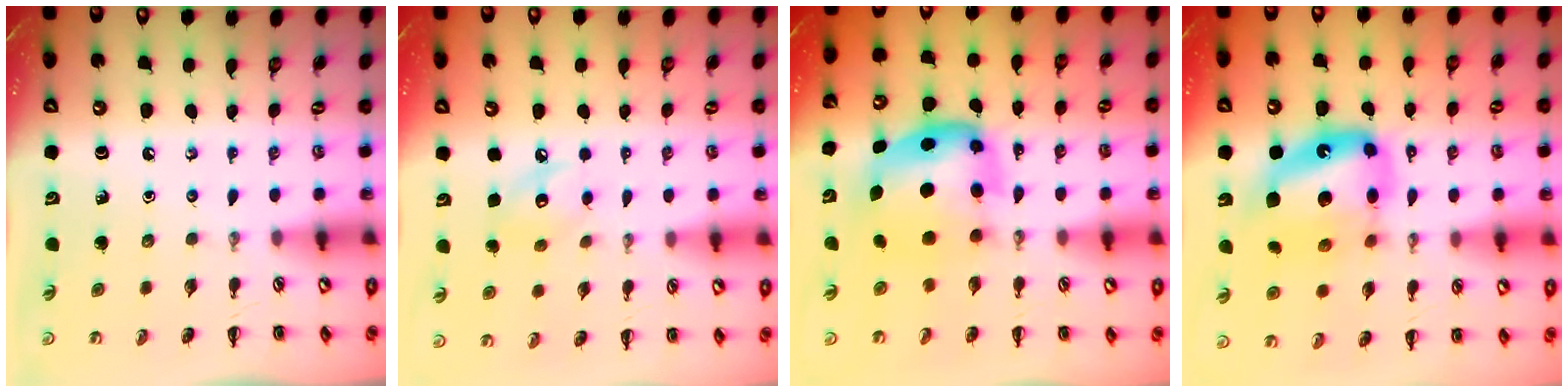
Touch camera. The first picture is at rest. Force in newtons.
{"total": 6.7, "press": 6.6, "slide": 1.0}
{"total": 7.0, "press": 6.8, "slide": 1.6}
{"total": 15.9, "press": 15.3, "slide": 4.0}